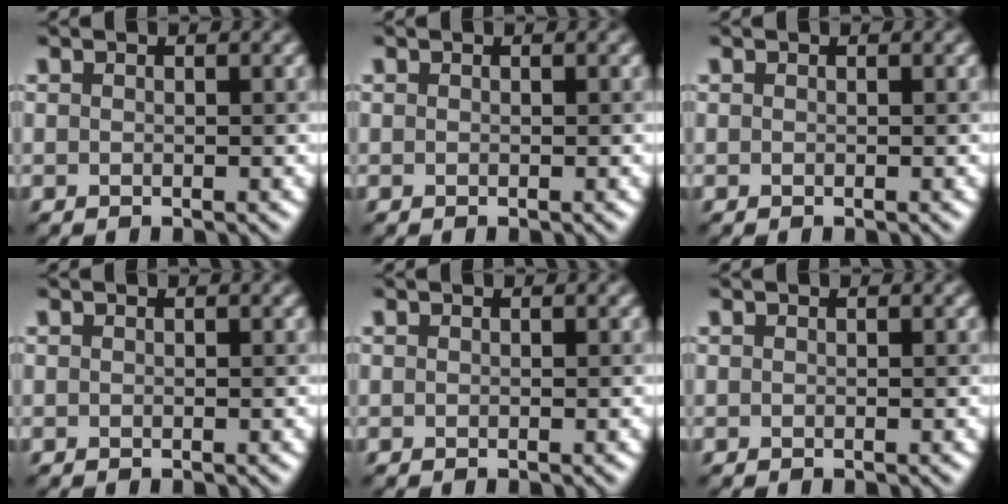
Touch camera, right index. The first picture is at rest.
{"total": 0.0}
{"total": 0.0}
{"total": 0.0}
{"total": 0.0}
{"total": 0.0}